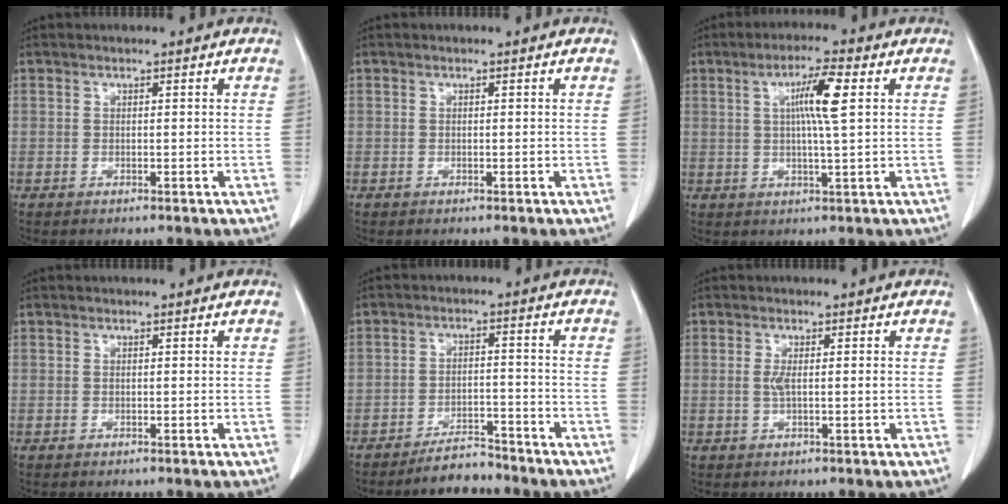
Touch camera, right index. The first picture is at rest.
{"total": 0.0}
{"total": 6.7, "force": [1.7, -0.2, 6.5], "torque": [-0.115, 0.002, 0.028]}
{"total": 0.0}
{"total": 5.0, "force": [-4.7, 1.3, 1.1], "torque": [-0.019, -0.005, -0.077]}
{"total": 2.0, "force": [0.1, 0.1, 2.0], "torque": [-0.042, -0.001, 0.003]}